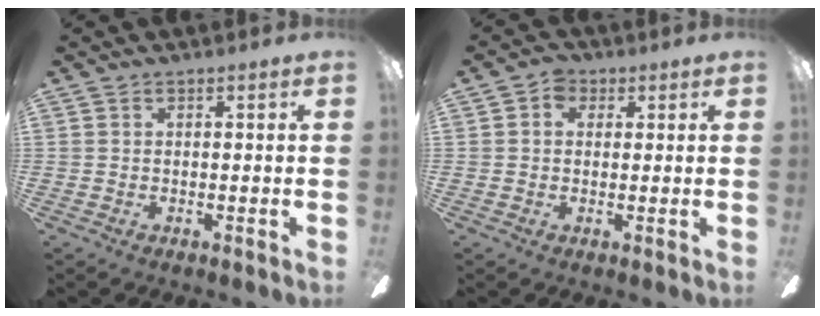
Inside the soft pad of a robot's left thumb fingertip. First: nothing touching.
{"total": 3.6, "force": [0.9, 2.9, 2.0], "torque": [-0.031, 0.010, 0.015]}